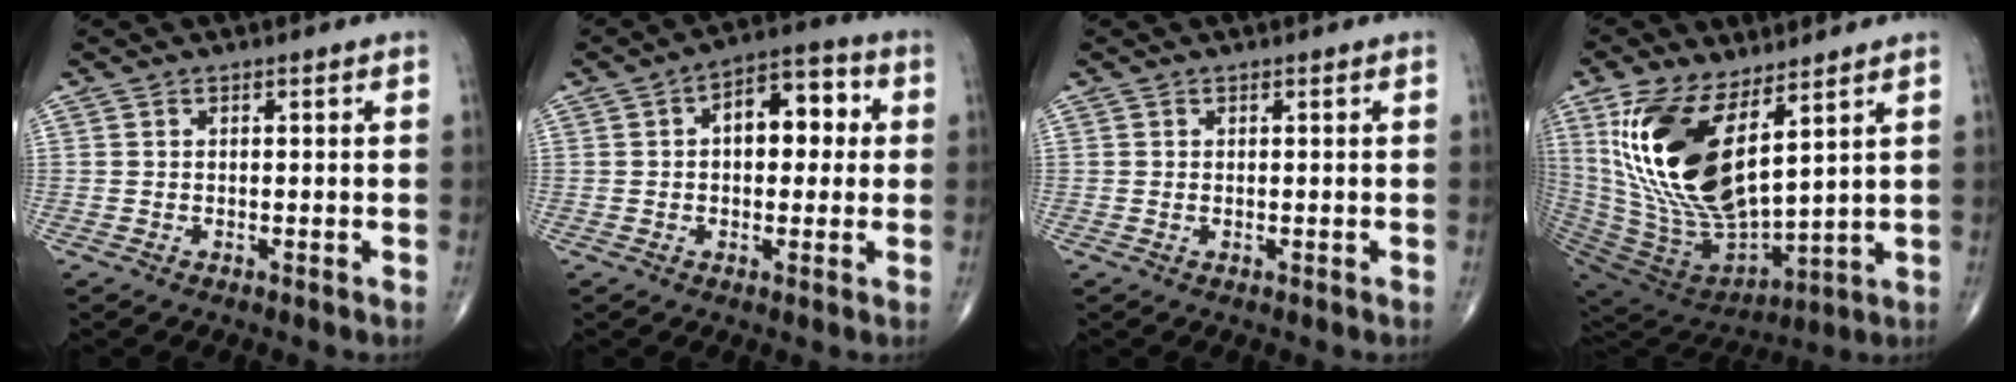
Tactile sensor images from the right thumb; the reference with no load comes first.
{"total": 10.2, "force": [1.7, 5.9, 8.1], "torque": [-0.087, 0.026, 0.016]}
{"total": 0.0}
{"total": 21.3, "force": [8.3, 9.2, 17.3], "torque": [-0.342, -0.053, 0.176]}